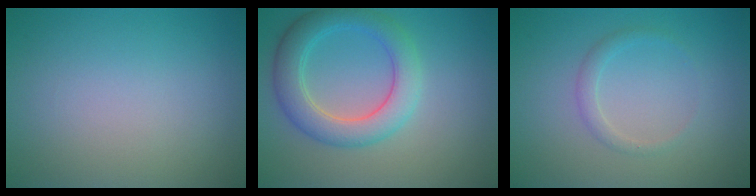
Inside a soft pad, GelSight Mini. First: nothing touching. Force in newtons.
{"total": 5.0, "press": 5.0, "slide": 0.5}
{"total": 1.2, "press": 1.2, "slide": 0.0}